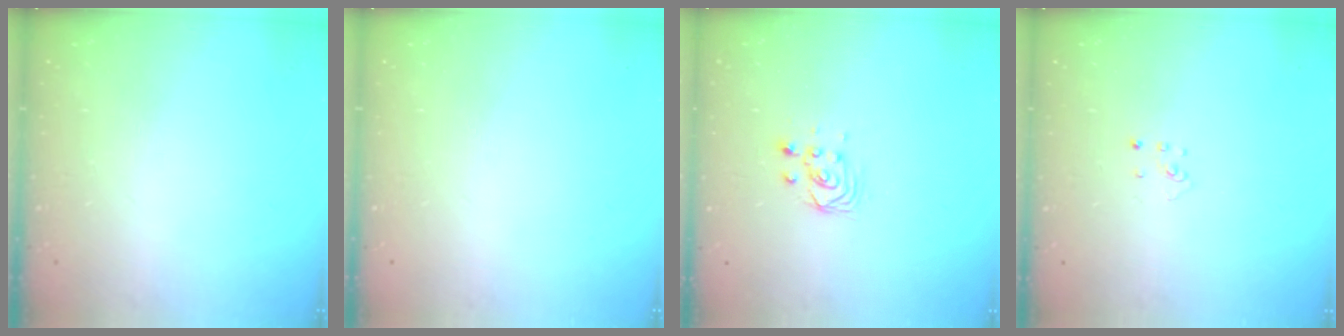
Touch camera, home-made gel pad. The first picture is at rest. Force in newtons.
{"total": 0.0}
{"total": 3.0, "press": 3.0, "slide": 0.1}
{"total": 2.0, "press": 2.0, "slide": 0.3}